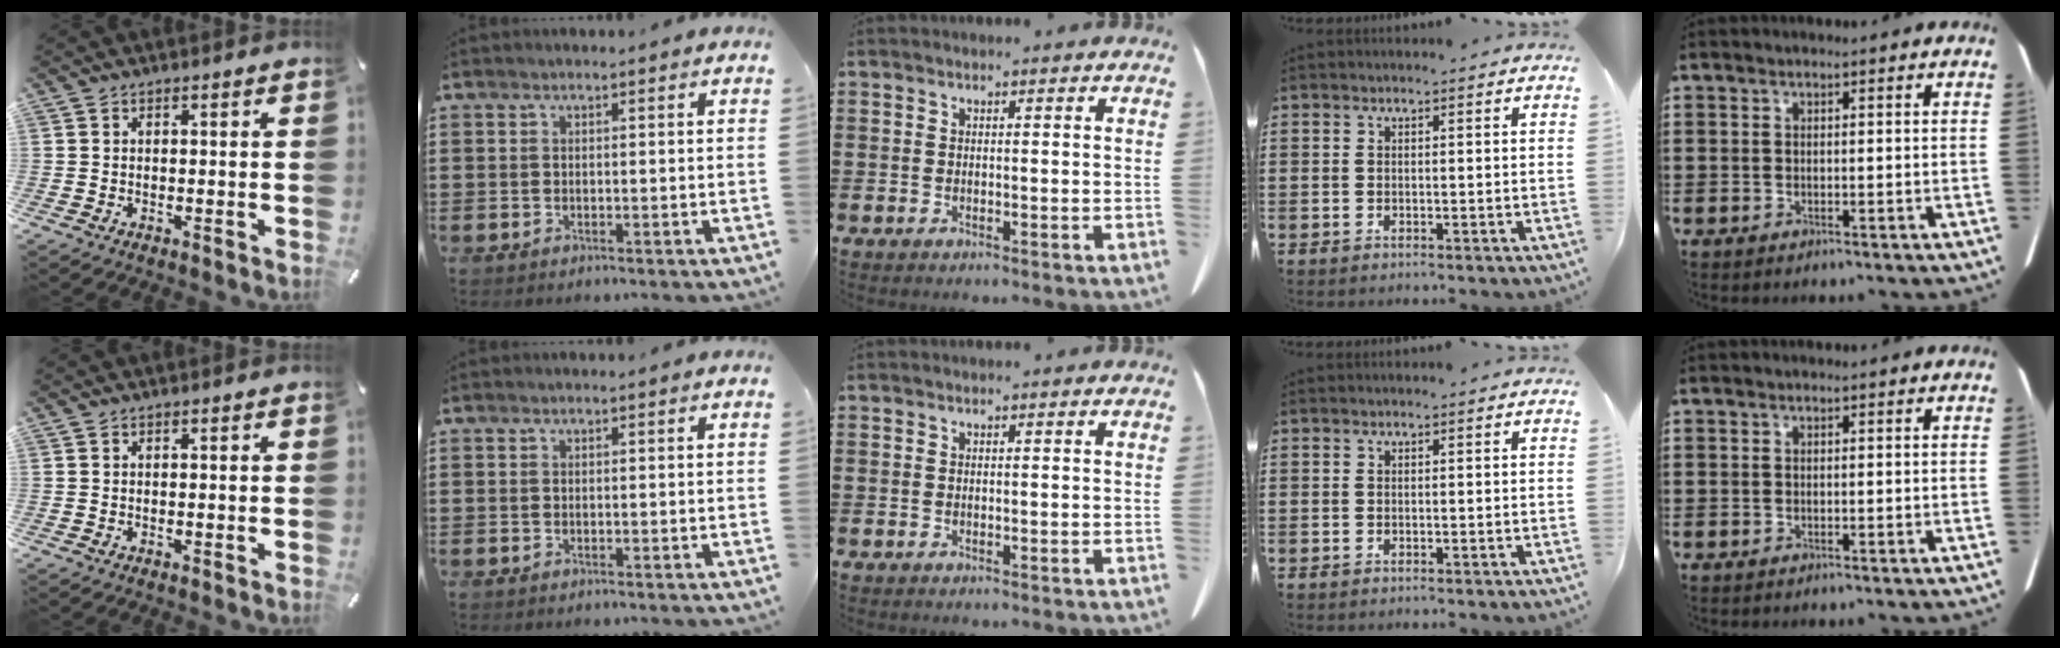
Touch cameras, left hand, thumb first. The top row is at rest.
{}